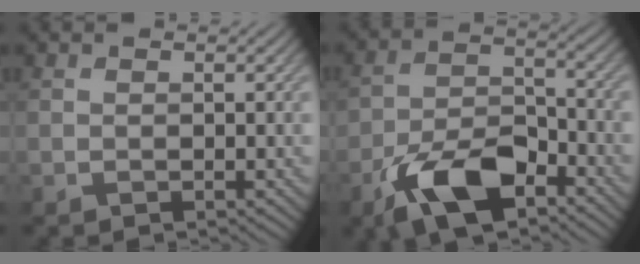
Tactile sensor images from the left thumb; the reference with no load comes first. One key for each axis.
{"total": 10.7, "fx": -6.3, "fy": 5.2, "fz": 6.9, "tx": -0.131, "ty": -0.002, "tz": -0.125}